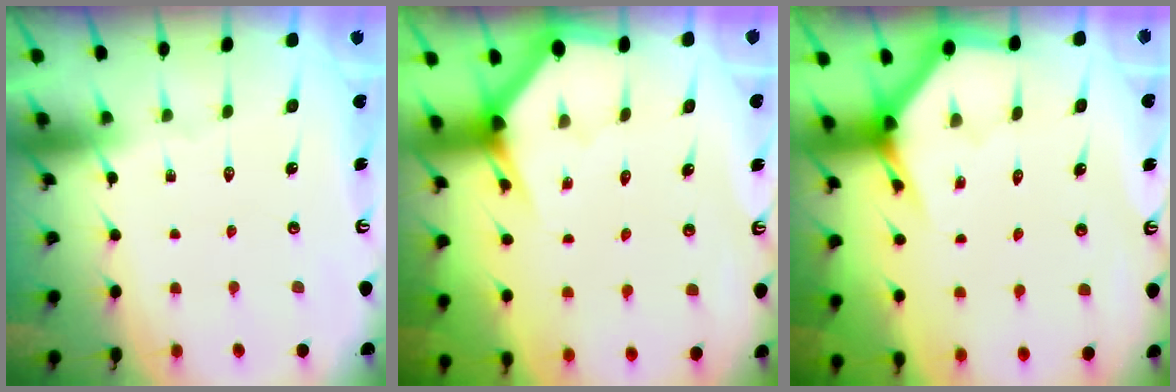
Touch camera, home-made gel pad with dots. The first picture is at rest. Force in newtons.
{"total": 3.0, "press": 3.0, "slide": 0.1}
{"total": 3.9, "press": 3.9, "slide": 0.3}